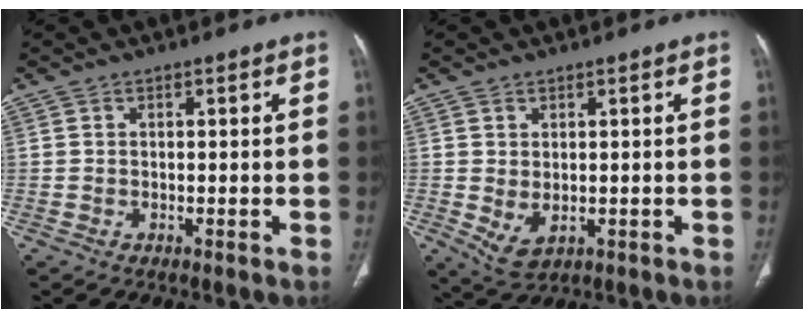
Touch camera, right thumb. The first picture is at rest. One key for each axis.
{"total": 4.6, "fx": -0.6, "fy": 2.9, "fz": 3.6, "tx": -0.065, "ty": -0.007, "tz": 0.007}